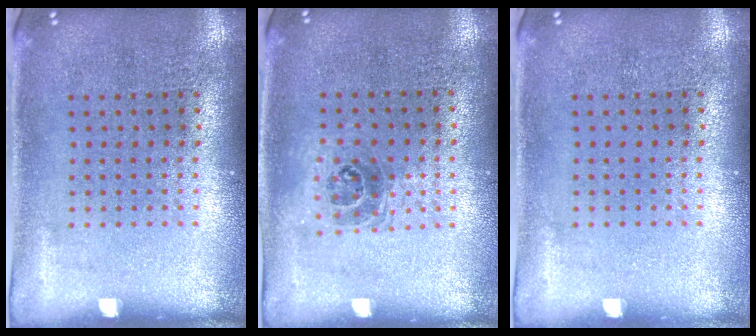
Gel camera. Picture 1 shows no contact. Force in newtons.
{"total": 1.0, "press": 0.9, "slide": 0.5}
{"total": 0.0}